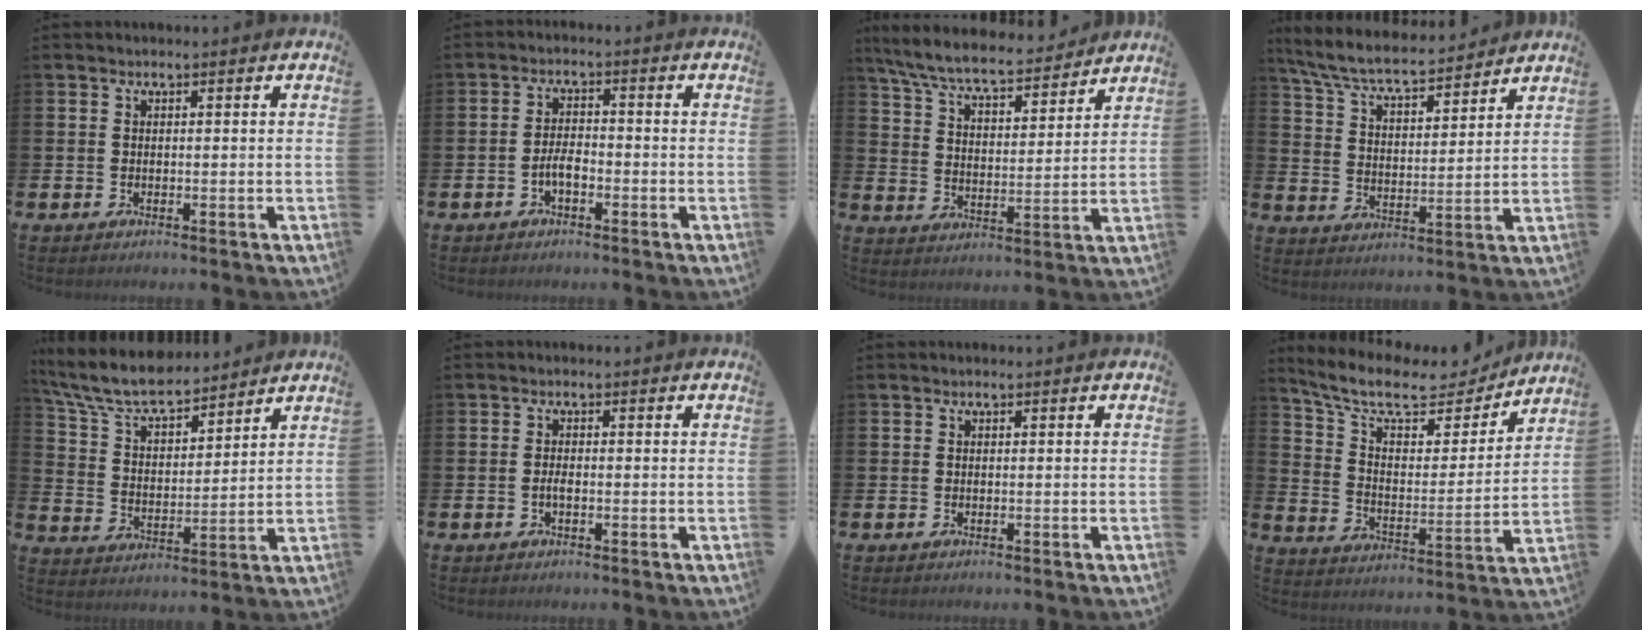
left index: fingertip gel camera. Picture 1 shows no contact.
{"total": 2.7, "force": [-1.2, 1.1, 2.2], "torque": [-0.039, 0.005, -0.024]}
{"total": 7.8, "force": [7.2, 1.2, 2.7], "torque": [-0.089, -0.046, 0.127]}
{"total": 7.1, "force": [6.6, 1.1, 2.5], "torque": [-0.080, -0.040, 0.115]}
{"total": 8.2, "force": [7.5, 1.7, 2.8], "torque": [-0.090, -0.041, 0.133]}
{"total": 1.1, "force": [-0.4, 0.4, 1.0], "torque": [-0.016, -0.001, -0.008]}
{"total": 0.0}
{"total": 10.9, "force": [9.3, 3.5, 4.4], "torque": [-0.118, -0.058, 0.157]}